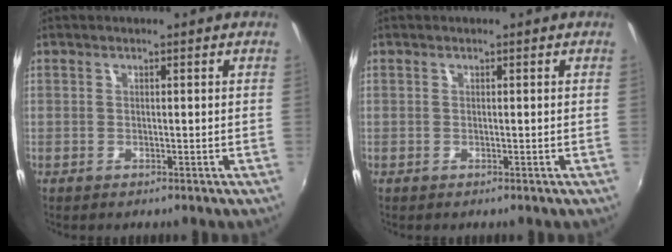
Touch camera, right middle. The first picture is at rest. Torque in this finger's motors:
{"motor_torque": [-0.07, -0.06, -0.01, 0.00]}